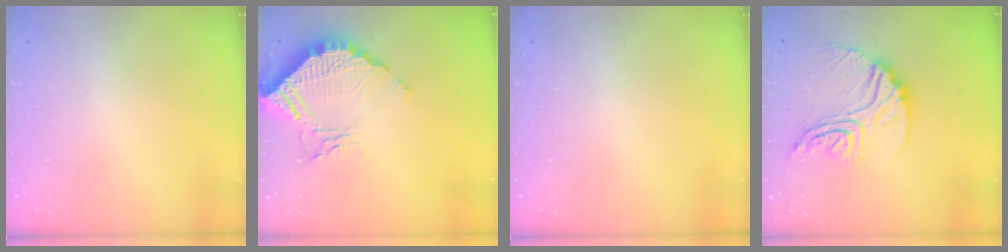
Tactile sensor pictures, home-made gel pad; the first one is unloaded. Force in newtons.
{"total": 12.2, "press": 12.1, "slide": 0.7}
{"total": 0.0}
{"total": 17.0, "press": 17.0, "slide": 1.5}